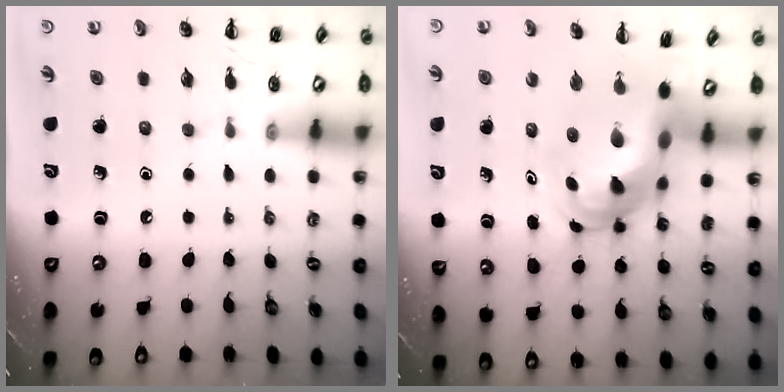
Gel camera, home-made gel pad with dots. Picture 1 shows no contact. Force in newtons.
{"total": 8.7, "press": 8.4, "slide": 2.5}